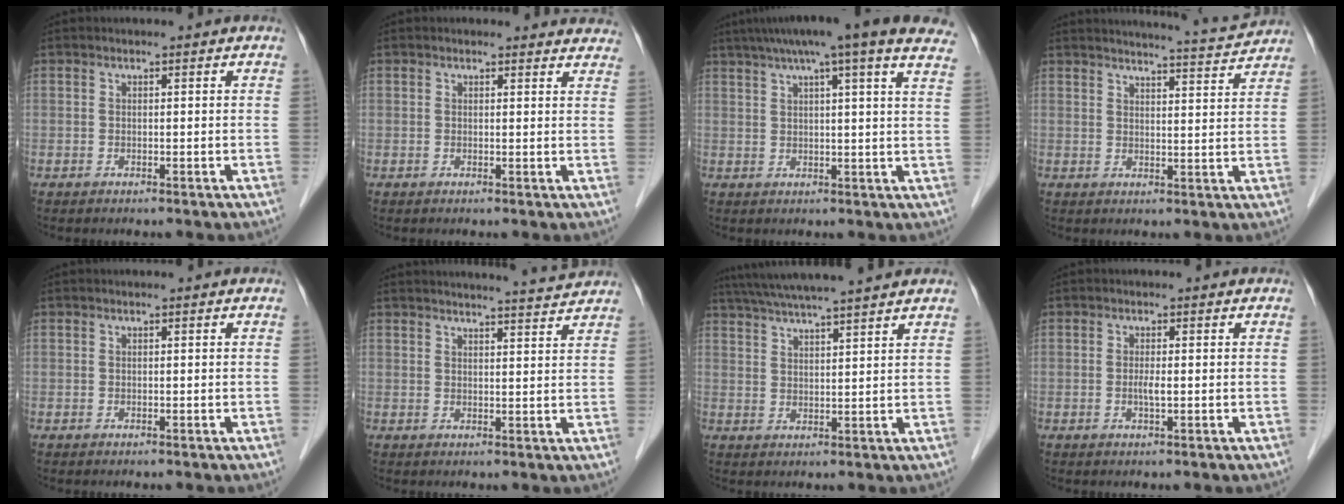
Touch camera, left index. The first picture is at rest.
{"total": 4.9, "force": [4.7, 1.4, 0.1], "torque": [0.016, -0.010, 0.025]}
{"total": 19.9, "force": [15.4, 0.3, 12.5], "torque": [-0.197, 0.029, 0.188]}
{"total": 9.0, "force": [8.9, -0.7, 1.7], "torque": [-0.036, -0.008, 0.109]}
{"total": 0.0}
{"total": 8.0, "force": [7.8, -0.7, 1.7], "torque": [-0.031, 0.002, 0.092]}
{"total": 13.2, "force": [11.6, -0.3, 6.3], "torque": [-0.114, 0.031, 0.171]}
{"total": 1.4, "force": [-0.2, 0.1, 1.3], "torque": [-0.029, -0.003, -0.004]}